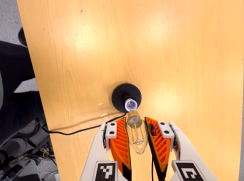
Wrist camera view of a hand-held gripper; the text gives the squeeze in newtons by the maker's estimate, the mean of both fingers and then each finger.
{"total": 15.9, "left": 17.2, "right": 14.5}